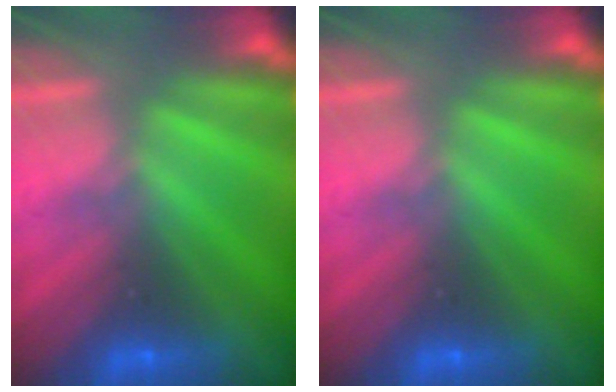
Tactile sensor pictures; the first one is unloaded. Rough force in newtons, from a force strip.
{"total": 0.0}